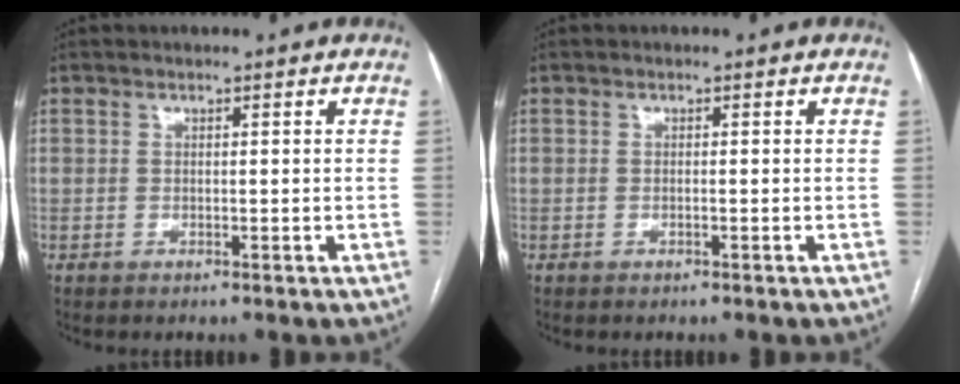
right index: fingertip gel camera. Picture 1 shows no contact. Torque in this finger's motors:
{"motor_torque": [0.16, 0.10, -0.03, 0.00]}